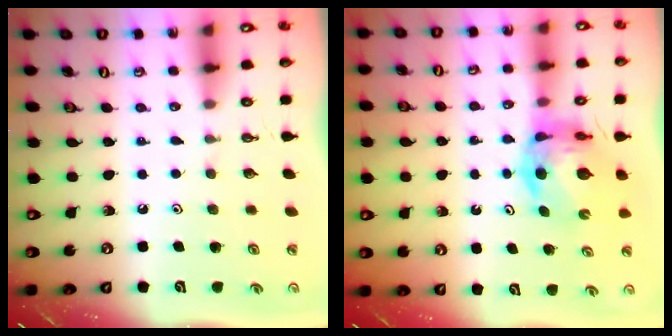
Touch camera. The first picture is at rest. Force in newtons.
{"total": 9.4, "press": 9.4, "slide": 1.0}